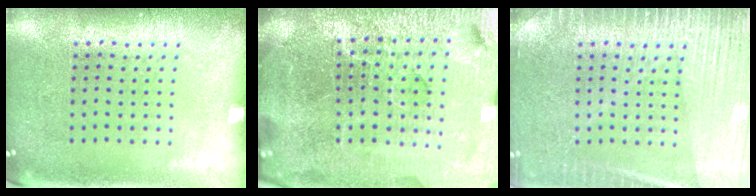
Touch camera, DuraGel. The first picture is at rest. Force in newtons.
{"total": 7.0, "press": 6.1, "slide": 3.4}
{"total": 5.6, "press": 5.5, "slide": 0.9}